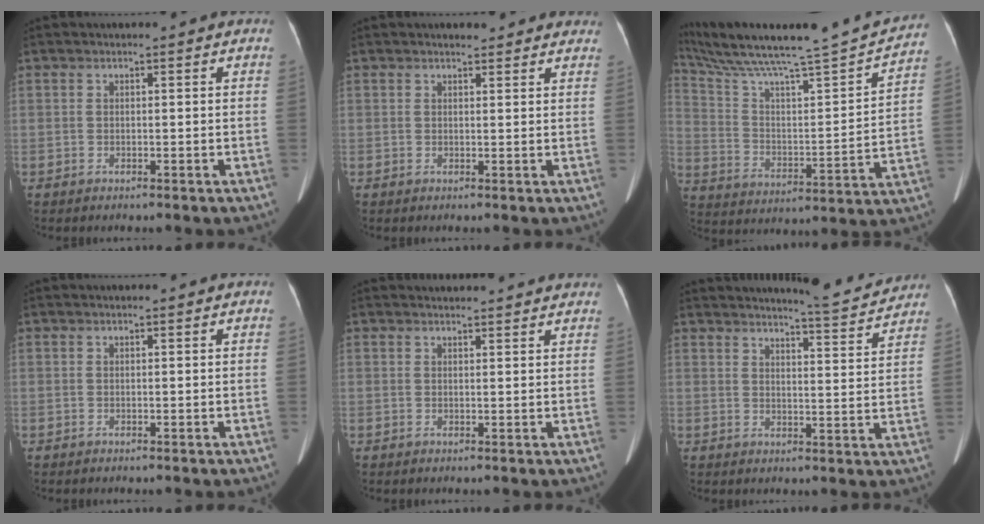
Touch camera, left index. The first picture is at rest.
{"total": 4.9, "force": [4.4, 1.6, 1.6], "torque": [-0.007, 0.013, 0.044]}
{"total": 23.1, "force": [20.8, 0.6, 9.9], "torque": [-0.176, -0.035, 0.310]}
{"total": 0.0}
{"total": 8.1, "force": [7.8, 0.9, 1.7], "torque": [-0.013, 0.023, 0.077]}
{"total": 8.9, "force": [8.7, -0.1, 1.8], "torque": [-0.035, -0.019, 0.108]}